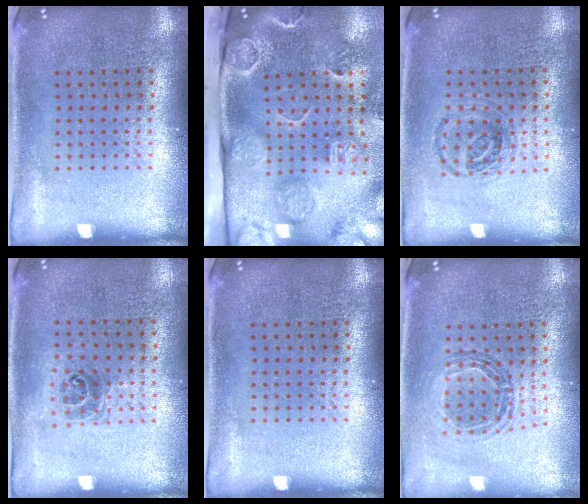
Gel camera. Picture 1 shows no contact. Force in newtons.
{"total": 4.8, "press": 3.4, "slide": 3.4}
{"total": 0.9, "press": 0.9, "slide": 0.2}
{"total": 1.0, "press": 1.0, "slide": 0.4}
{"total": 0.0}
{"total": 0.8, "press": 0.8, "slide": 0.1}